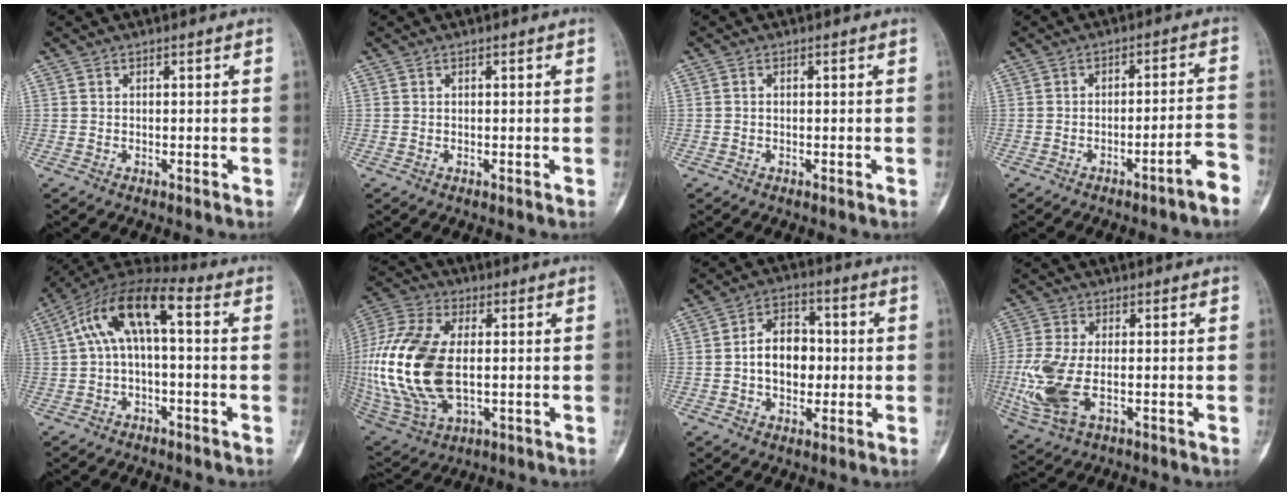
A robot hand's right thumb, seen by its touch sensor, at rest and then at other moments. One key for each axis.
{"total": 0.0}
{"total": 0.0}
{"total": 5.8, "fx": -3.9, "fy": 0.2, "fz": 4.3, "tx": -0.064, "ty": 0.038, "tz": -0.052}
{"total": 12.4, "fx": 1.4, "fy": 5.0, "fz": 11.3, "tx": -0.216, "ty": 0.053, "tz": 0.016}
{"total": 23.4, "fx": -0.8, "fy": 13.1, "fz": 19.4, "tx": -0.433, "ty": -0.007, "tz": -0.003}
{"total": 9.9, "fx": -0.5, "fy": 7.0, "fz": 7.0, "tx": -0.083, "ty": 0.021, "tz": -0.016}
{"total": 11.8, "fx": -2.5, "fy": 6.1, "fz": 9.8, "tx": -0.242, "ty": -0.007, "tz": -0.043}